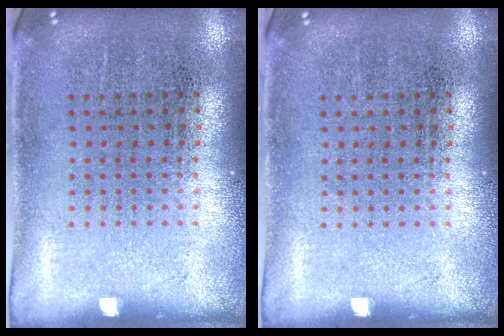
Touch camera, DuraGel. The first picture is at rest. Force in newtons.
{"total": 0.0}